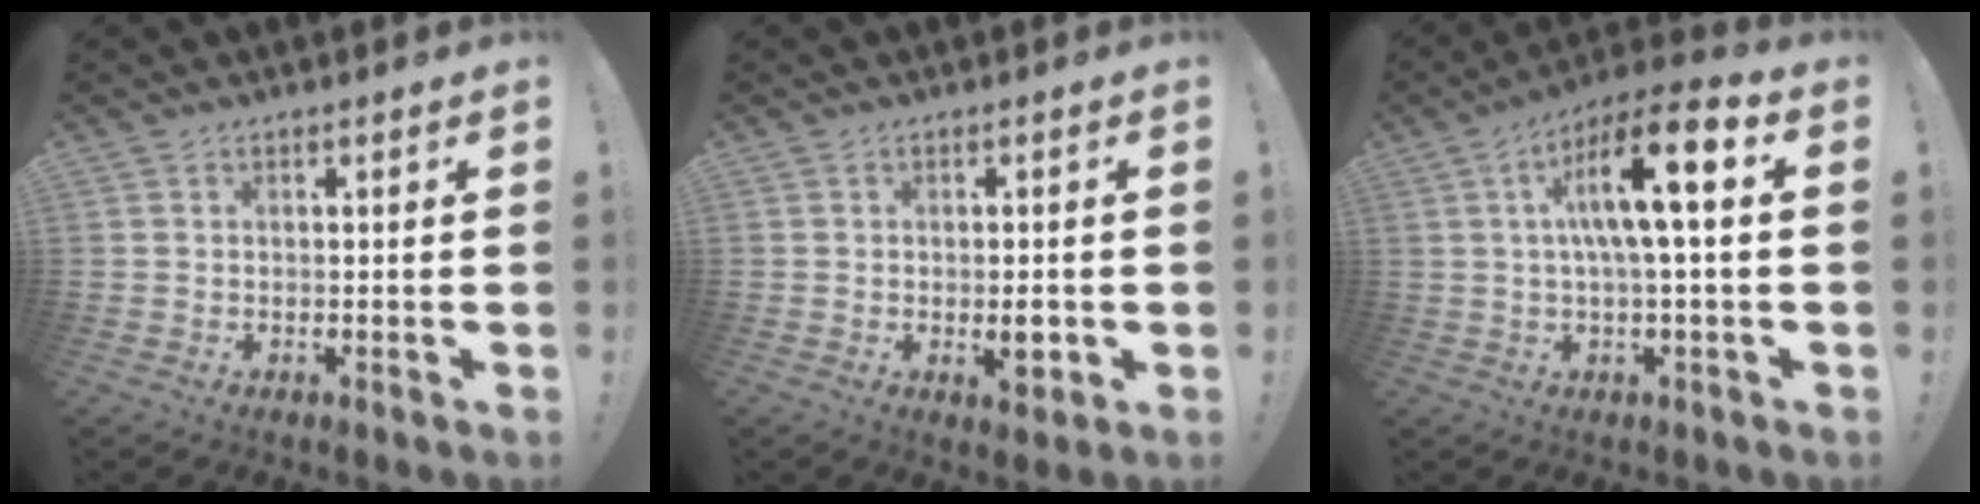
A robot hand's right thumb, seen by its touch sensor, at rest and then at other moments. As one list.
[{"total": 3.4, "force": [-0.9, 1.5, 2.9], "torque": [-0.034, 0.003, -0.015]}, {"total": 13.9, "force": [2.7, 2.9, 13.3], "torque": [-0.226, 0.001, 0.033]}]